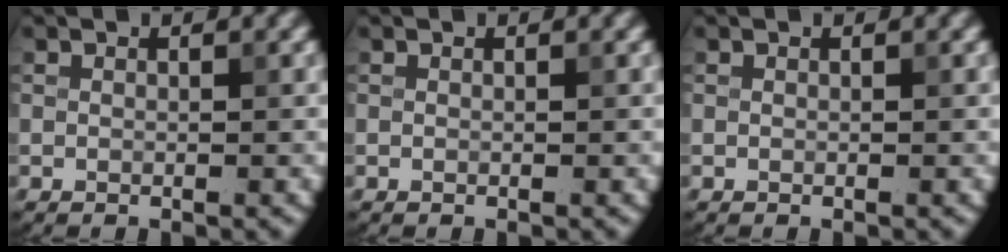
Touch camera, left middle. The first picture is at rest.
{"total": 0.0}
{"total": 0.0}